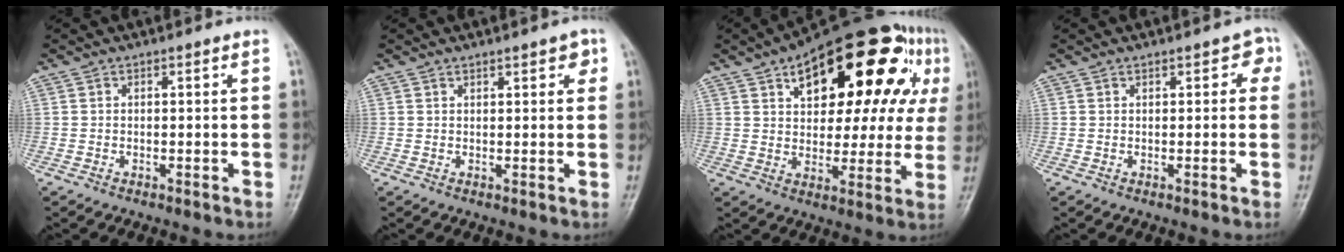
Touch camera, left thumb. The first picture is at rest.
{"total": 2.8, "force": [1.7, 1.2, 1.9], "torque": [-0.012, -0.004, 0.019]}
{"total": 27.1, "force": [11.1, 13.3, 20.8], "torque": [-0.254, 0.019, 0.157]}
{"total": 2.5, "force": [1.1, 1.6, 1.6], "torque": [0.003, 0.003, 0.008]}